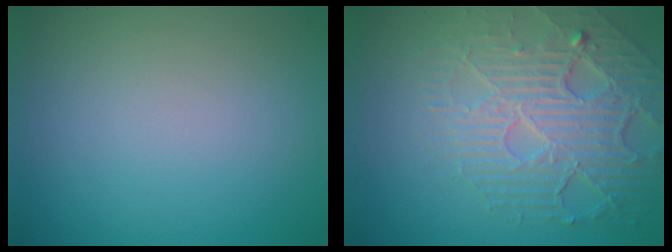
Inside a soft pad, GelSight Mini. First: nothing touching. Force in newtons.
{"total": 6.9, "press": 5.0, "slide": 4.7}